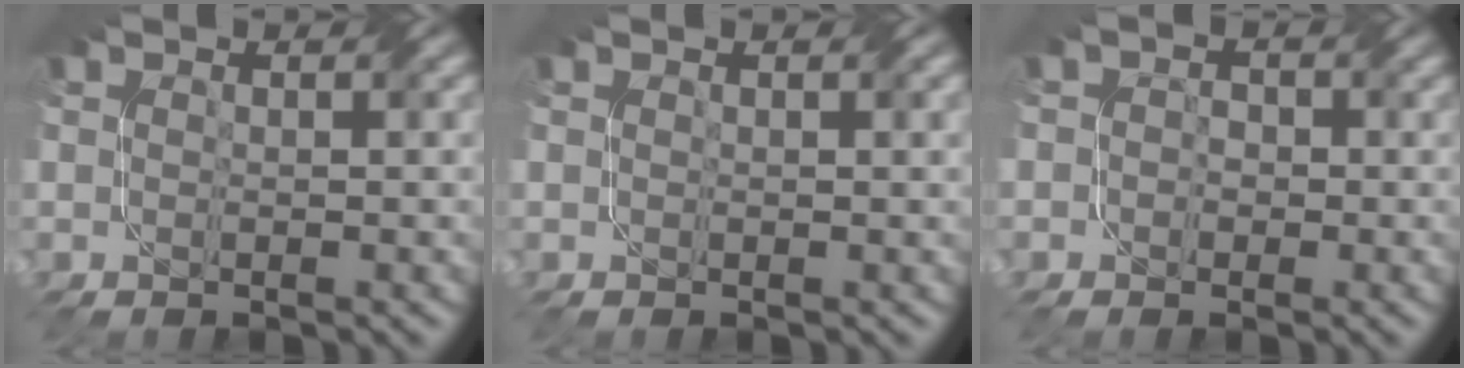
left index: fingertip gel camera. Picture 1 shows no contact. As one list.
[{"total": 0.8, "force": [0.5, 0.1, 0.6], "torque": [-0.008, 0.001, 0.009]}, {"total": 2.1, "force": [0.1, 2.0, 0.7], "torque": [0.006, 0.000, -0.018]}]